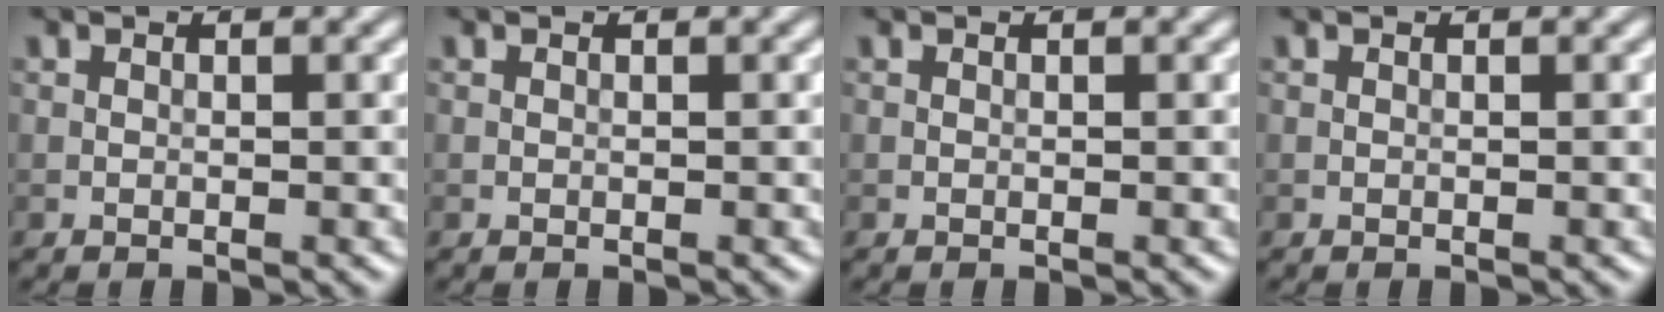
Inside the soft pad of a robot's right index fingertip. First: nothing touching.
{"total": 0.0}
{"total": 0.0}
{"total": 0.0}